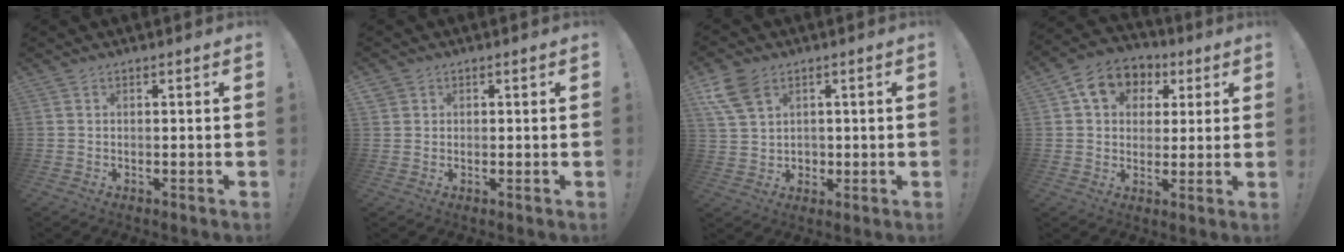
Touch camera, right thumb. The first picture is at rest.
{"total": 2.0, "force": [1.4, 1.4, 0.1], "torque": [0.002, -0.005, 0.025]}
{"total": 11.1, "force": [4.9, 8.0, 5.8], "torque": [-0.125, -0.015, 0.100]}
{"total": 10.5, "force": [4.0, 8.6, 4.4], "torque": [-0.067, -0.008, 0.080]}